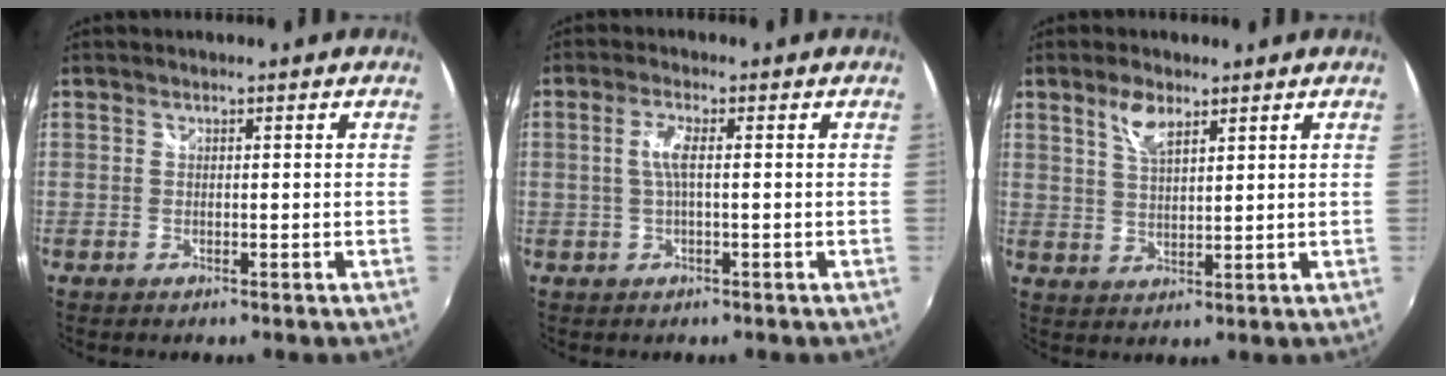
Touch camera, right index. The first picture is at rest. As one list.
[{"total": 3.1, "force": [0.0, 0.3, 3.1], "torque": [-0.064, 0.002, 0.001]}, {"total": 4.9, "force": [3.1, 1.8, 3.4], "torque": [-0.062, 0.004, 0.059]}]